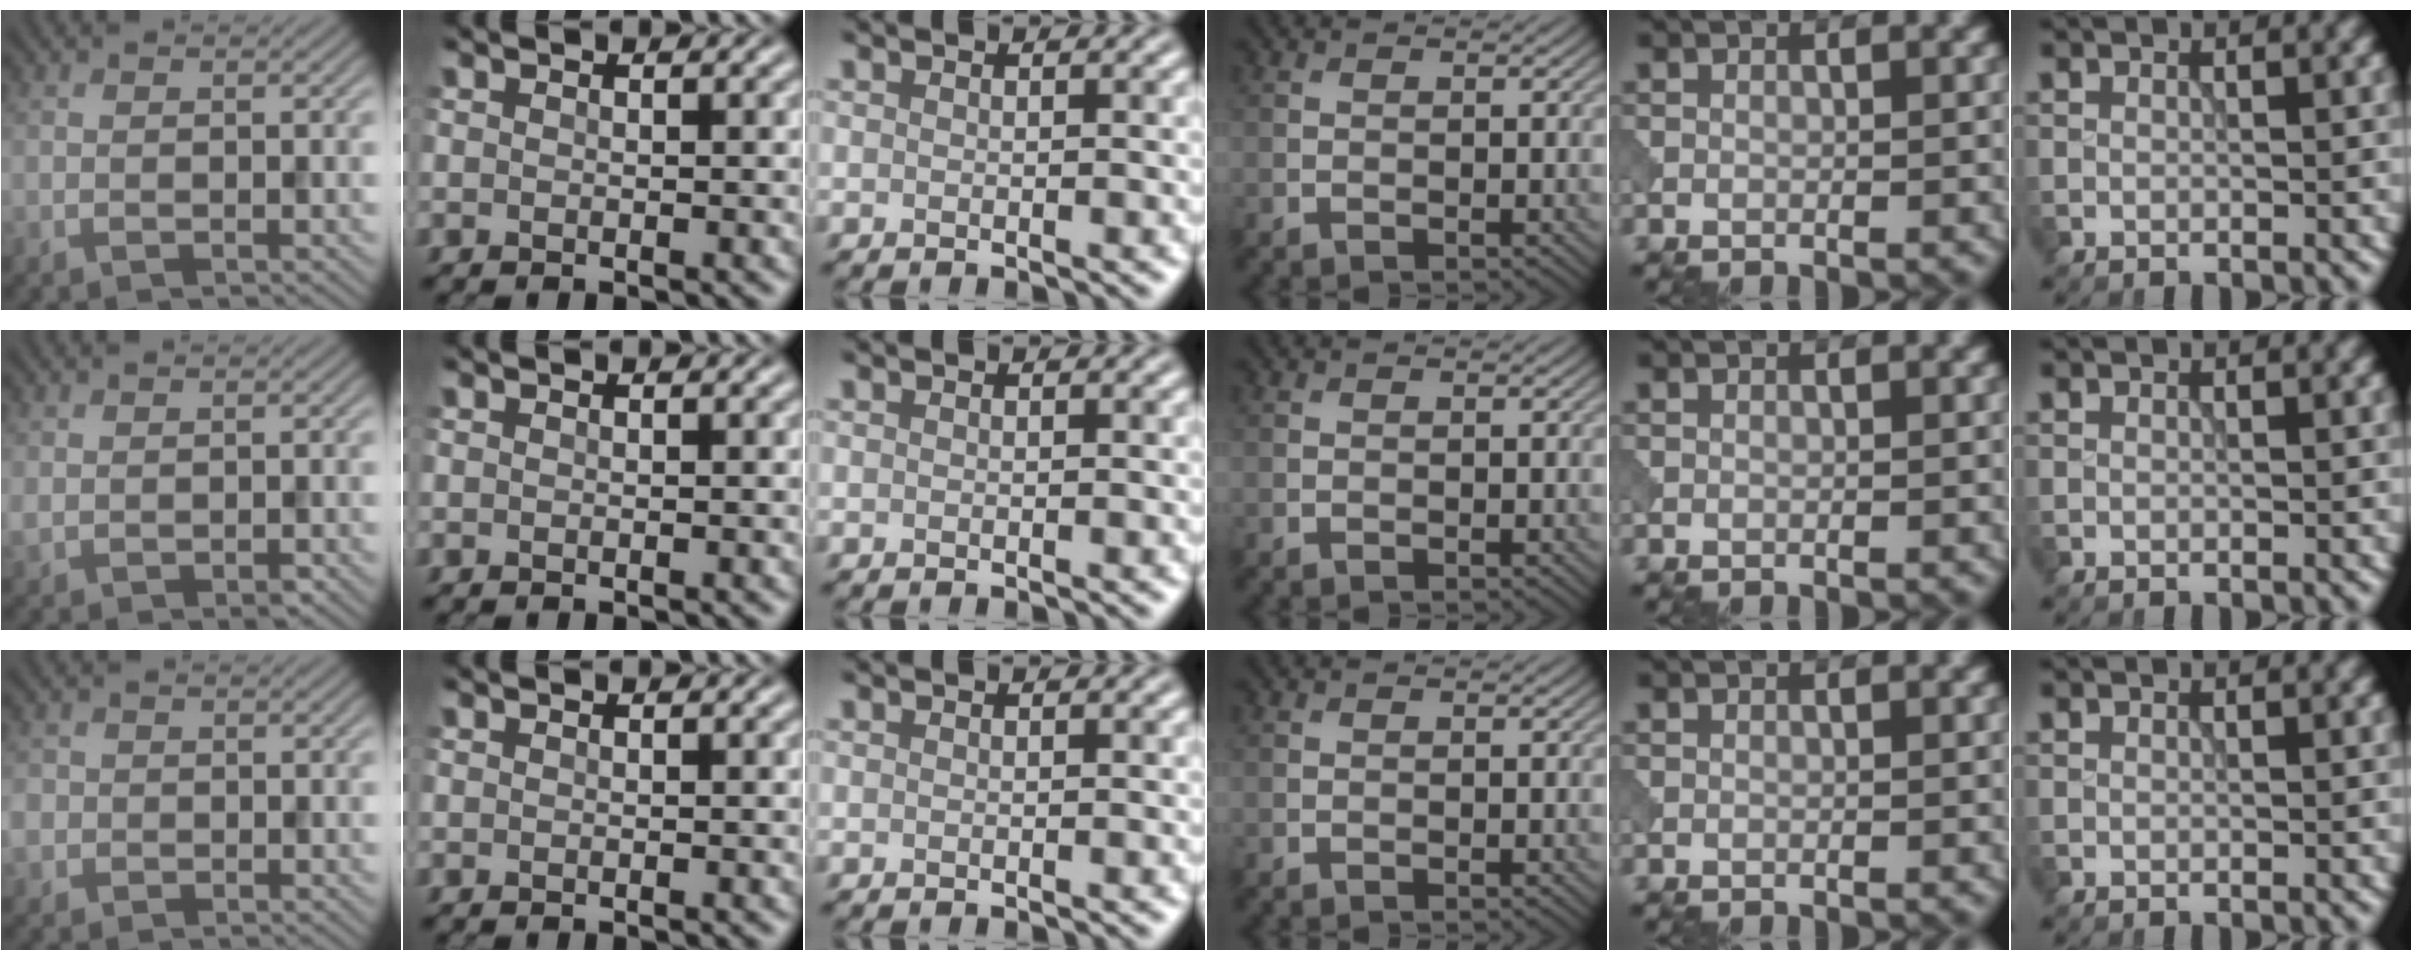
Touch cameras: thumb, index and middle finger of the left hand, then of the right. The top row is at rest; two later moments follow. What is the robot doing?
{"motion": "open", "object": "sandwich press"}